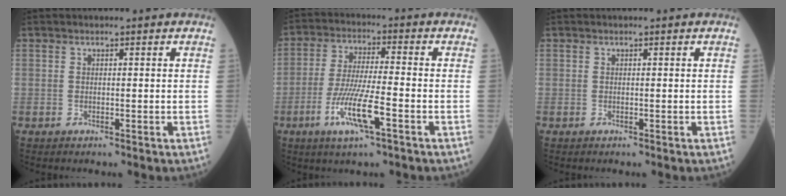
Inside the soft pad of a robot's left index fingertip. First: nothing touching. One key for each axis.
{"total": 9.1, "fx": -3.9, "fy": 0.7, "fz": 8.2, "tx": -0.167, "ty": -0.012, "tz": -0.074}
{"total": 0.0}